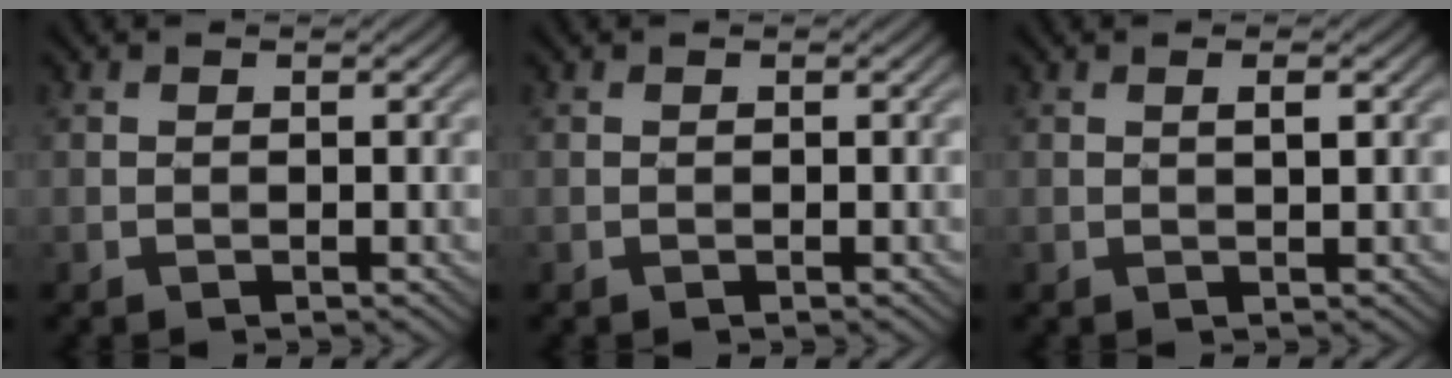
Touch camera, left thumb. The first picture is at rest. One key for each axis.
{"total": 0.0}
{"total": 1.2, "fx": 0.4, "fy": 0.2, "fz": 1.1, "tx": -0.019, "ty": 0.001, "tz": 0.006}